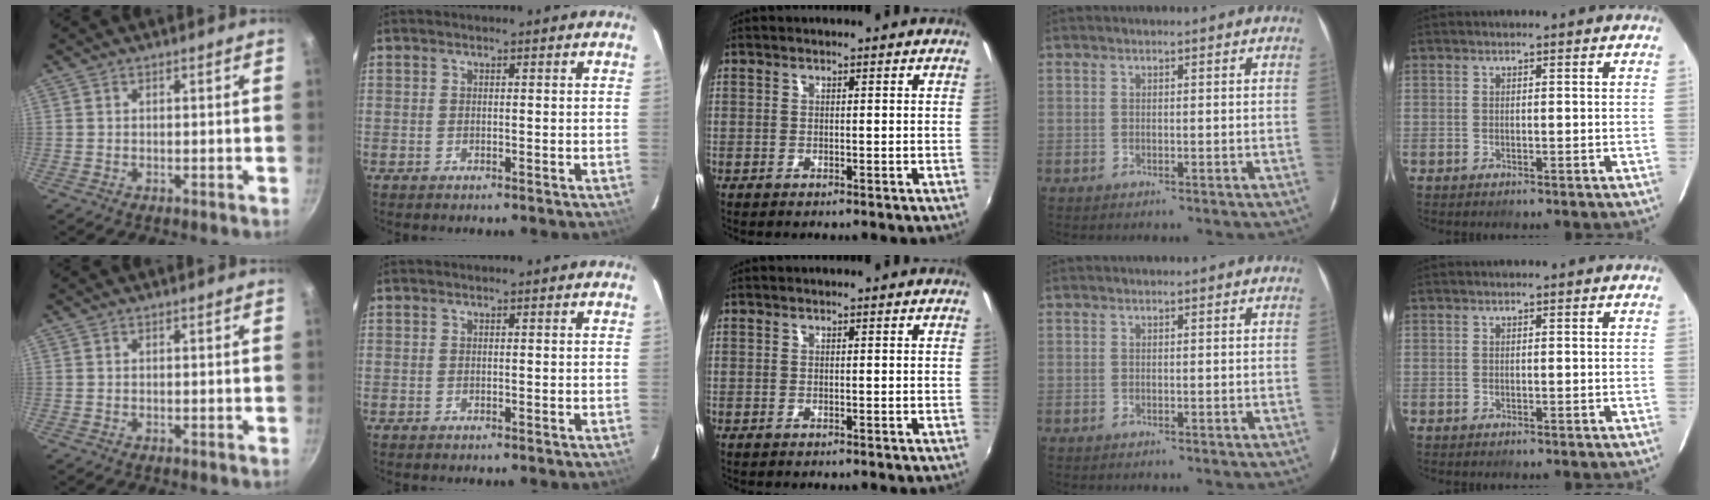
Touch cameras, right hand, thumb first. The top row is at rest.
{}